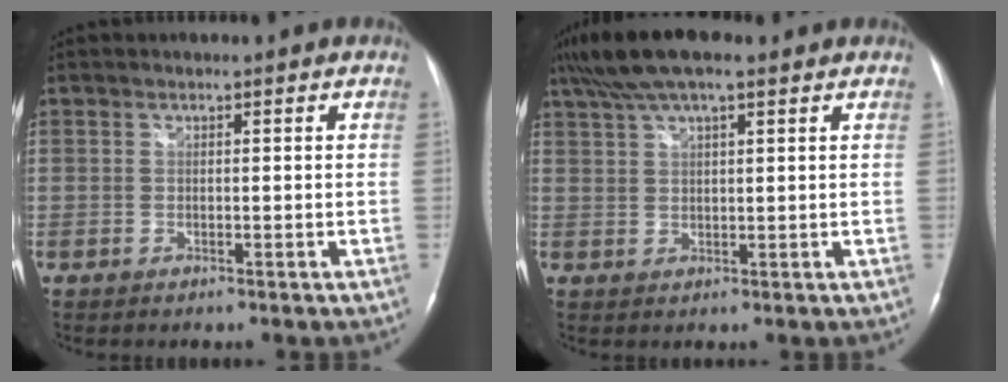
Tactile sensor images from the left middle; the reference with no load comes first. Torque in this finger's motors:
{"motor_torque": [1.16, -0.98, 0.13, 0.11]}